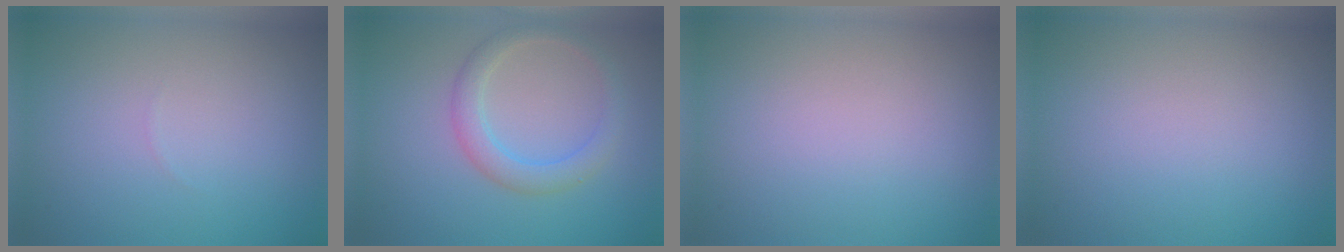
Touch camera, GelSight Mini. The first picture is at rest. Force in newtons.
{"total": 2.8, "press": 2.8, "slide": 0.1}
{"total": 0.0}
{"total": 0.0}